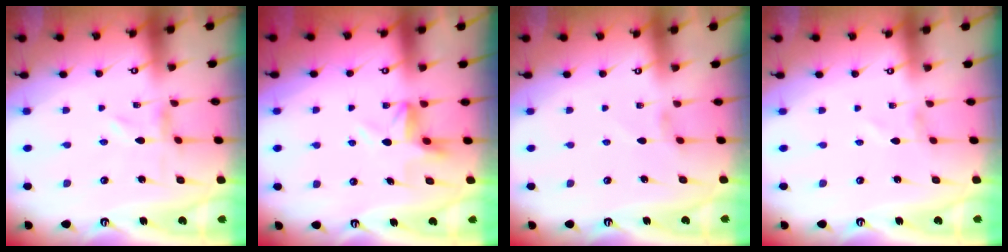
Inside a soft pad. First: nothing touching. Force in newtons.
{"total": 5.5, "press": 5.2, "slide": 1.8}
{"total": 1.7, "press": 1.7, "slide": 0.3}
{"total": 1.3, "press": 1.2, "slide": 0.1}